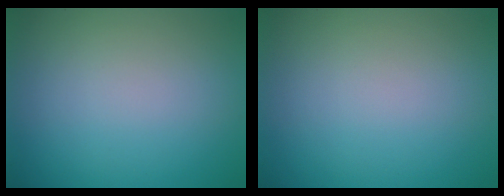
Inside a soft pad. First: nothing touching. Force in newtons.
{"total": 0.0}